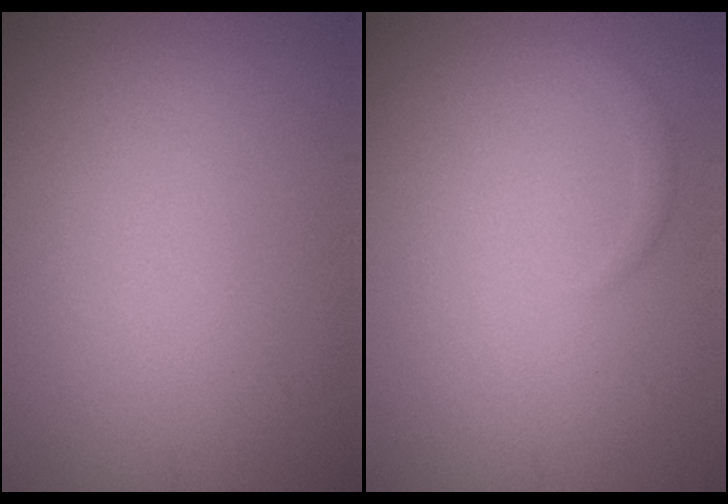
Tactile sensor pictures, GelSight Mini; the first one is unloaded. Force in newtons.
{"total": 0.7, "press": 0.7, "slide": 0.1}